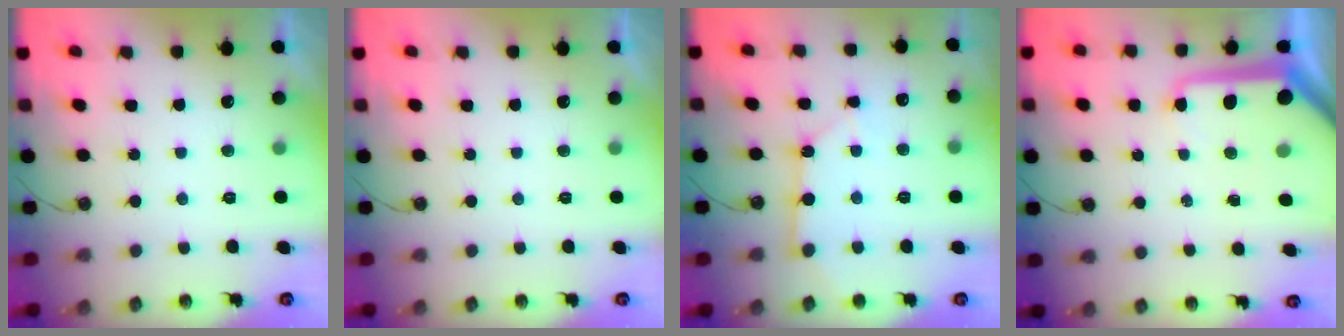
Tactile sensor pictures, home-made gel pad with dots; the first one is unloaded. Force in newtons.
{"total": 0.0}
{"total": 5.1, "press": 5.1, "slide": 0.4}
{"total": 12.8, "press": 12.7, "slide": 1.3}